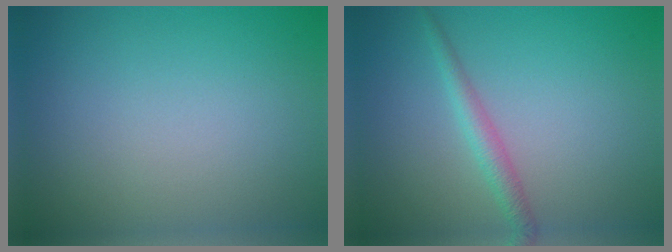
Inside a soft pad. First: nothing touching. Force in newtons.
{"total": 1.9, "press": 1.9, "slide": 0.1}